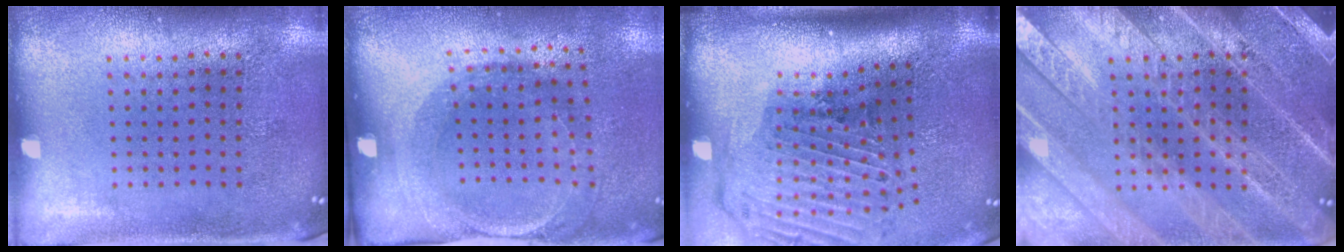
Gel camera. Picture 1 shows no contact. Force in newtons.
{"total": 1.6, "press": 1.4, "slide": 0.8}
{"total": 3.2, "press": 2.1, "slide": 2.4}
{"total": 4.3, "press": 4.3, "slide": 0.6}